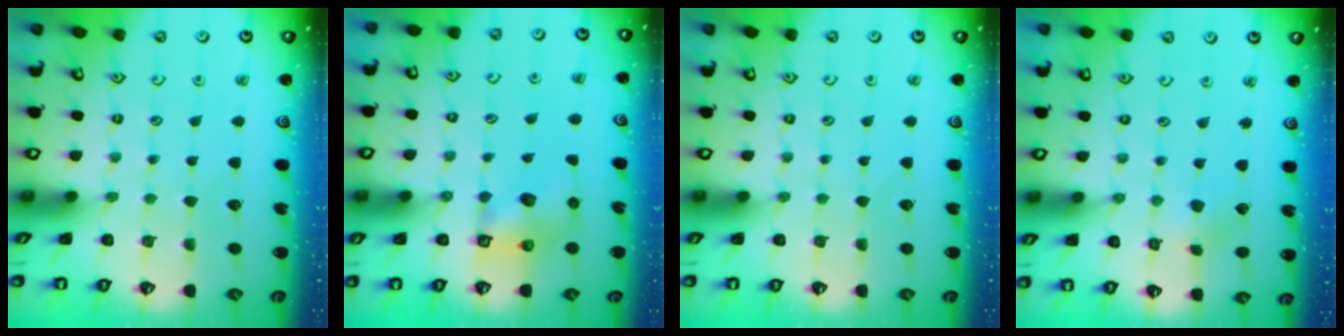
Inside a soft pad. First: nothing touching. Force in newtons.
{"total": 6.8, "press": 6.8, "slide": 0.7}
{"total": 0.0}
{"total": 2.7, "press": 2.7, "slide": 0.7}